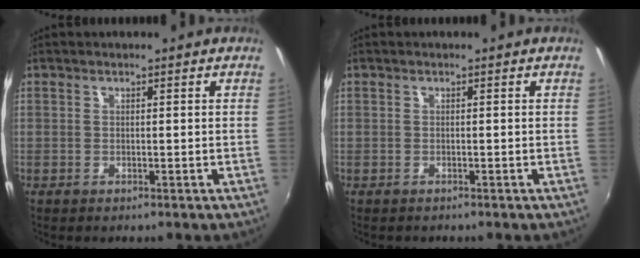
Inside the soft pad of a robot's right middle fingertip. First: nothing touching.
{"total": 0.7, "force": [-0.6, 0.3, 0.0], "torque": [-0.002, 0.000, -0.008]}